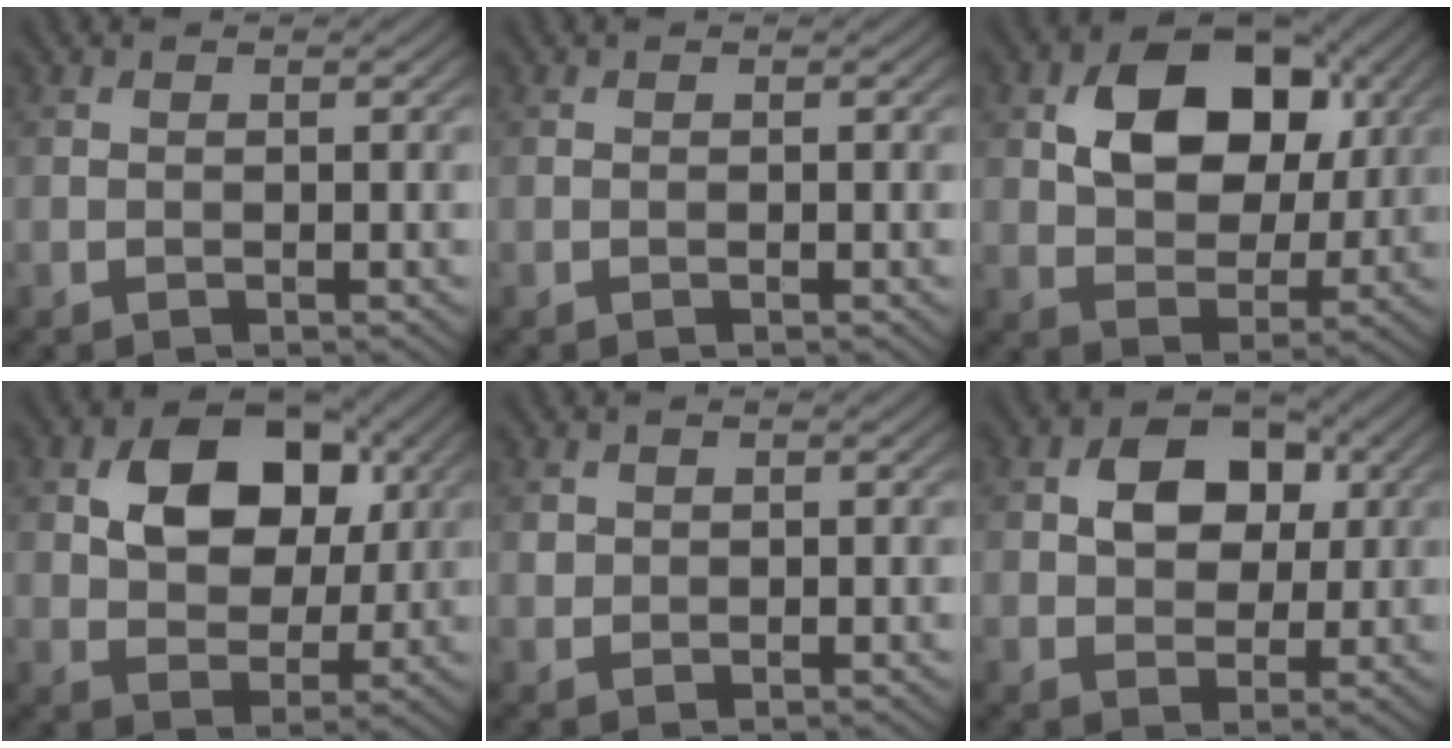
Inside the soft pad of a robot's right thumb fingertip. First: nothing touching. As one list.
[{"total": 0.0}, {"total": 11.6, "force": [3.4, 7.9, 7.8], "torque": [-0.137, 0.007, 0.050]}, {"total": 10.5, "force": [3.2, 7.2, 7.0], "torque": [-0.122, 0.007, 0.044]}, {"total": 1.1, "force": [0.4, 1.0, 0.2], "torque": [-0.007, -0.003, 0.009]}, {"total": 7.0, "force": [1.6, 5.1, 4.5], "torque": [-0.081, 0.008, 0.018]}]